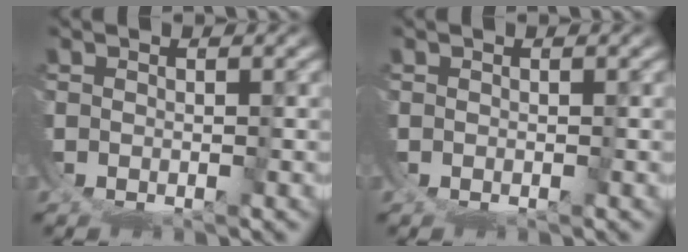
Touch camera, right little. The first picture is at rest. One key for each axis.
{"total": 0.0}